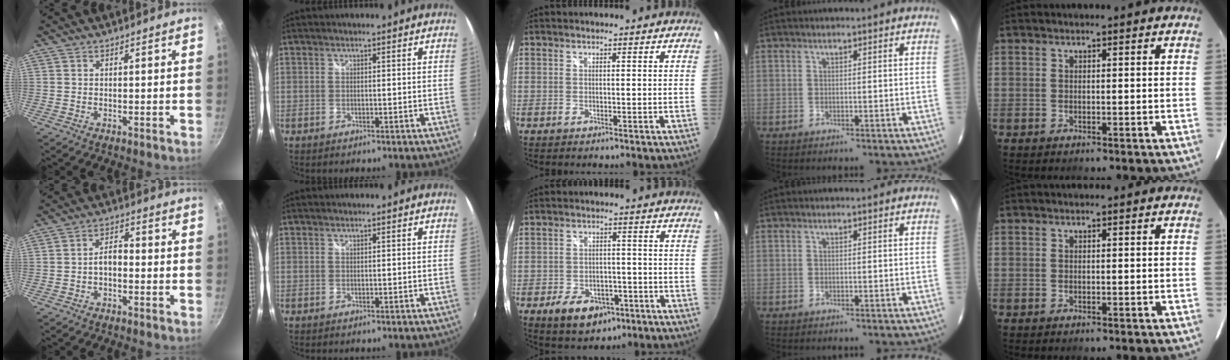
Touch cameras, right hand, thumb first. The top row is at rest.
{"thumb": {"total": 3.7, "force": [-1.2, 2.1, 2.8], "torque": [-0.035, 0.022, -0.026]}, "middle": {"total": 9.2, "force": [-5.1, 6.0, 4.8], "torque": [-0.109, 0.003, -0.064]}}